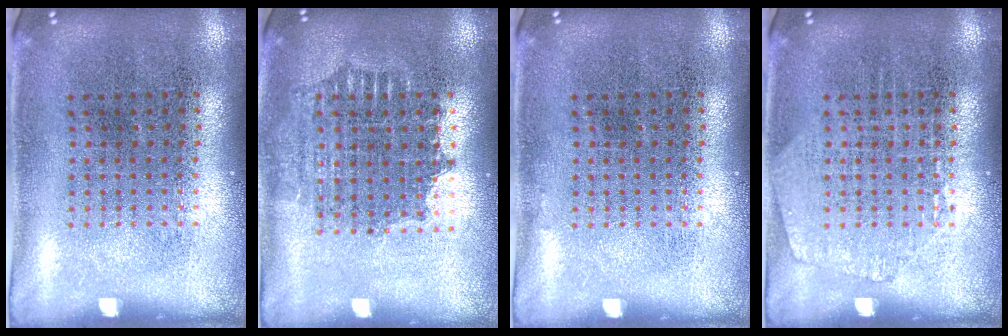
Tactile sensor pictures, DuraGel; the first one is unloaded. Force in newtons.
{"total": 1.6, "press": 1.3, "slide": 0.8}
{"total": 0.0}
{"total": 1.0, "press": 1.0, "slide": 0.1}